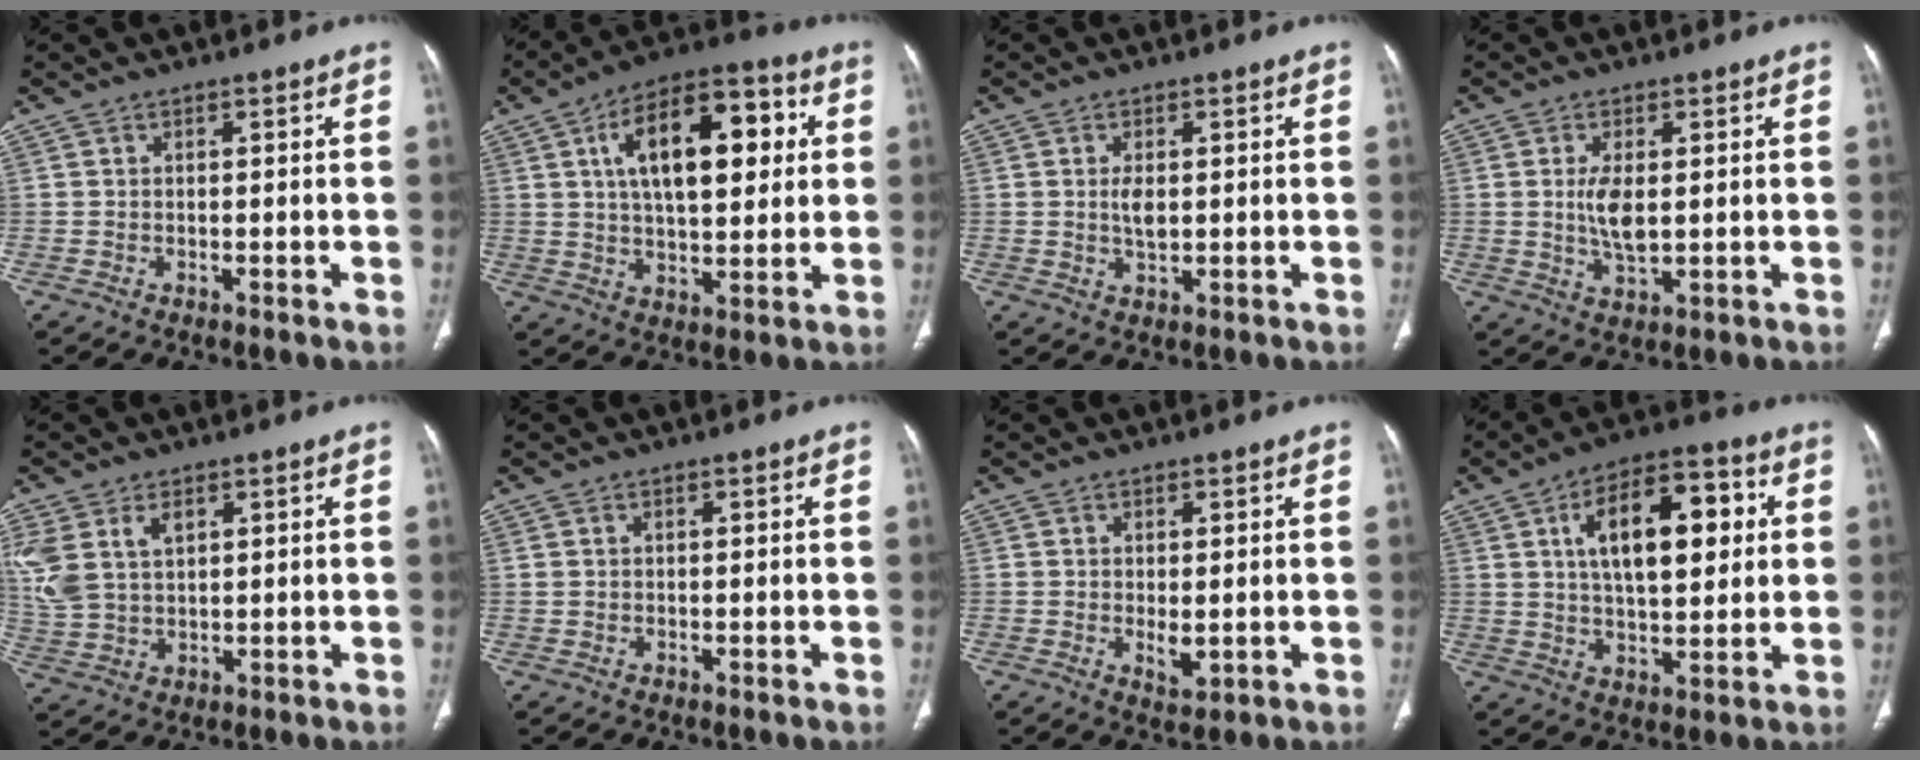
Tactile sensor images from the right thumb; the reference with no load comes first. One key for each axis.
{"total": 18.8, "fx": 4.8, "fy": 9.1, "fz": 15.7, "tx": -0.214, "ty": 0.013, "tz": 0.070}
{"total": 3.0, "fx": 0.4, "fy": 1.5, "fz": 2.6, "tx": -0.045, "ty": -0.005, "tz": 0.009}
{"total": 5.6, "fx": 0.5, "fy": 2.4, "fz": 5.0, "tx": -0.097, "ty": -0.011, "tz": 0.014}
{"total": 10.1, "fx": 4.0, "fy": 6.4, "fz": 6.8, "tx": -0.150, "ty": 0.001, "tz": 0.091}
{"total": 0.5, "fx": 0.2, "fy": 0.4, "fz": 0.2, "tx": 0.001, "ty": 0.004, "tz": 0.004}
{"total": 2.8, "fx": -0.2, "fy": 1.3, "fz": 2.5, "tx": -0.039, "ty": -0.009, "tz": 0.003}
{"total": 16.6, "fx": 4.2, "fy": 8.0, "fz": 14.0, "tx": -0.191, "ty": 0.009, "tz": 0.064}